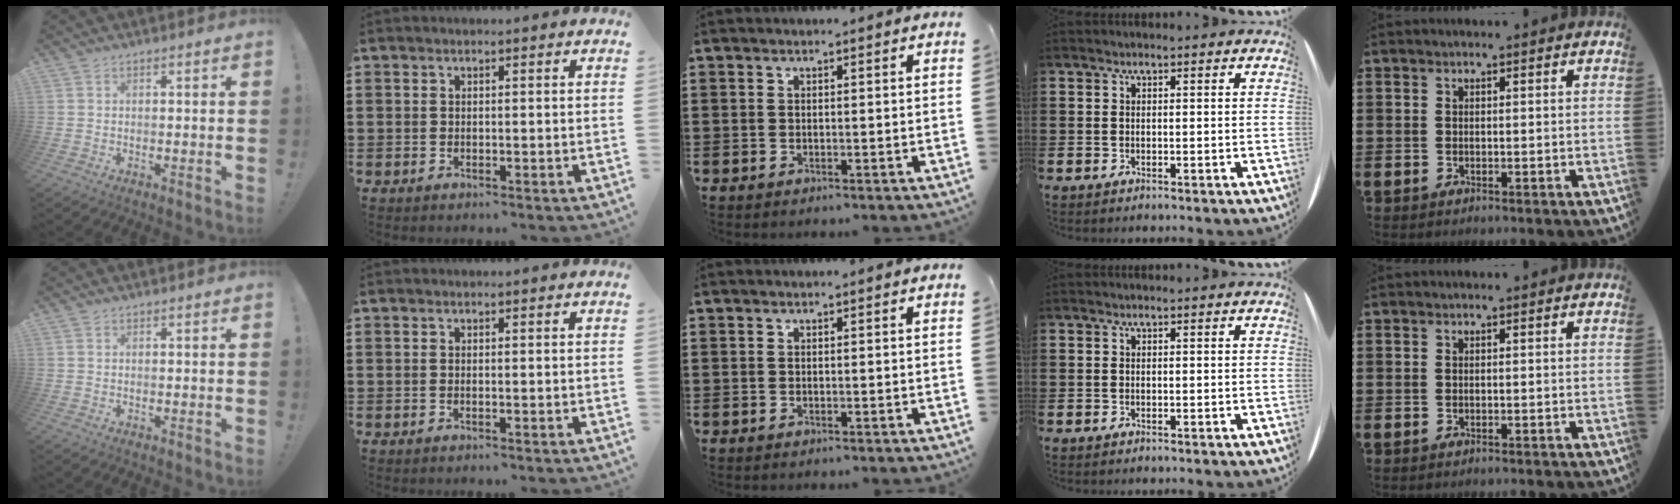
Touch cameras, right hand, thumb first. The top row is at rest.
{}